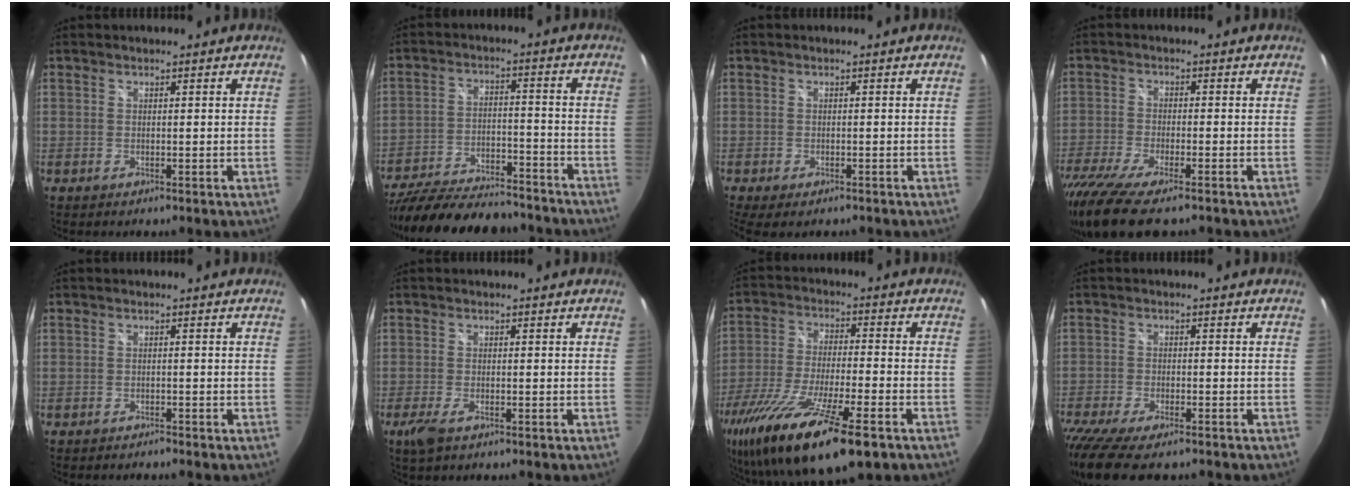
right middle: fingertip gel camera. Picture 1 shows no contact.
{"total": 23.2, "force": [-19.9, 5.9, 10.3], "torque": [-0.199, -0.024, -0.289]}
{"total": 5.1, "force": [-3.5, 1.9, 3.2], "torque": [-0.067, -0.026, -0.052]}
{"total": 14.4, "force": [-10.9, 2.9, 8.9], "torque": [-0.201, -0.059, -0.192]}
{"total": 1.2, "force": [-1.2, 0.2, 0.2], "torque": [-0.010, -0.003, -0.018]}
{"total": 3.3, "force": [-2.0, 1.1, 2.4], "torque": [-0.056, -0.010, -0.037]}
{"total": 22.9, "force": [-14.7, 4.6, 16.9], "torque": [-0.332, -0.072, -0.254]}
{"total": 13.1, "force": [-10.4, 3.1, 7.3], "torque": [-0.170, -0.053, -0.179]}